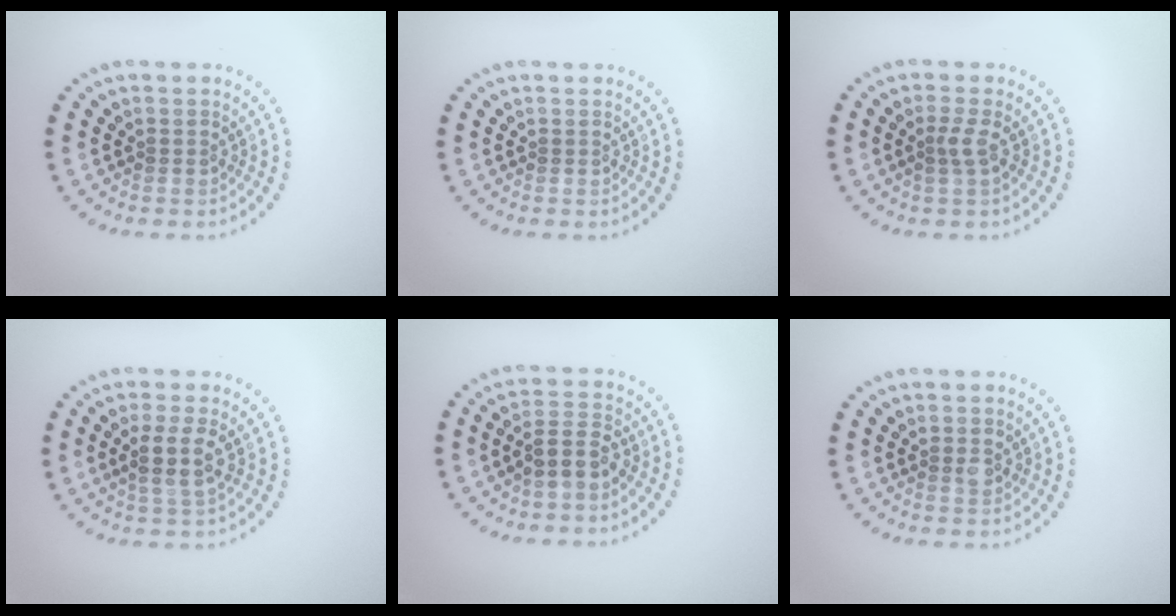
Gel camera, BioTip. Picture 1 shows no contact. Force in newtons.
{"total": 0.0}
{"total": 1.4, "press": 1.1, "slide": 0.9}
{"total": 2.8, "press": 2.4, "slide": 1.4}
{"total": 2.7, "press": 2.5, "slide": 1.0}
{"total": 0.8, "press": 0.7, "slide": 0.4}